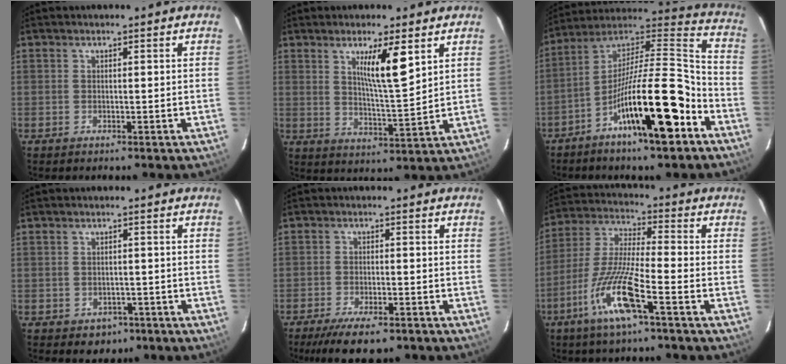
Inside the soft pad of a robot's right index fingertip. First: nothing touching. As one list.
[{"total": 7.8, "force": [3.7, 0.4, 6.8], "torque": [-0.119, -0.014, 0.065]}, {"total": 20.2, "force": [-9.4, 2.9, 17.6], "torque": [-0.290, 0.007, -0.151]}, {"total": 3.2, "force": [-1.7, 2.5, 1.1], "torque": [-0.010, 0.006, -0.013]}, {"total": 7.8, "force": [-5.8, 2.5, 4.5], "torque": [-0.070, -0.009, -0.093]}, {"total": 12.3, "force": [-5.9, 0.7, 10.8], "torque": [-0.226, -0.010, -0.118]}]